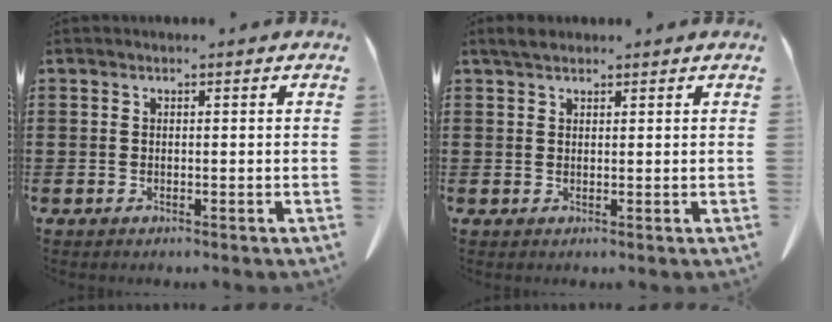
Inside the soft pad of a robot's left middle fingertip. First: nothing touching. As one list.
[{"total": 1.8, "force": [1.5, 0.6, 0.7], "torque": [-0.019, 0.006, 0.029]}]